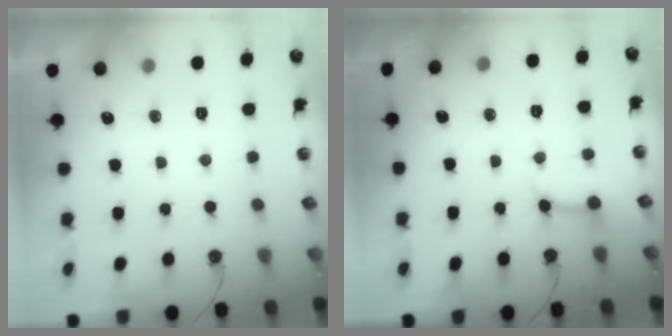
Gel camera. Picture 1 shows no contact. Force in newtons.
{"total": 4.2, "press": 4.2, "slide": 0.5}